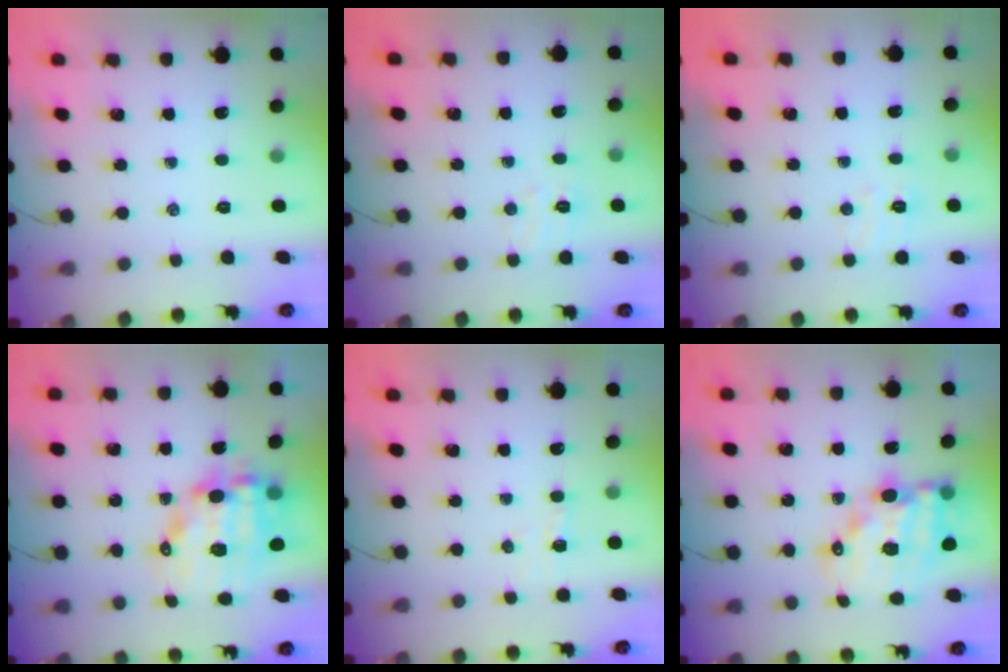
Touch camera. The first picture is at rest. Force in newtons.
{"total": 5.1, "press": 4.9, "slide": 1.2}
{"total": 5.1, "press": 4.9, "slide": 1.2}
{"total": 12.1, "press": 11.7, "slide": 2.9}
{"total": 3.0, "press": 2.9, "slide": 0.7}
{"total": 13.5, "press": 13.1, "slide": 3.3}